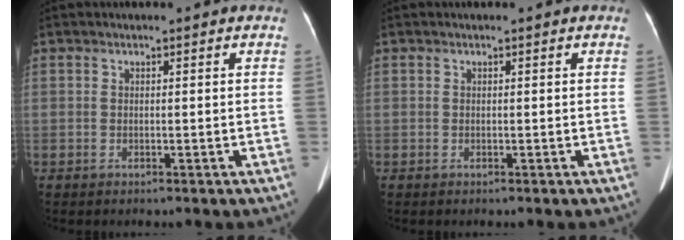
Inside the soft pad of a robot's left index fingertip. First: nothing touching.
{"total": 0.0}